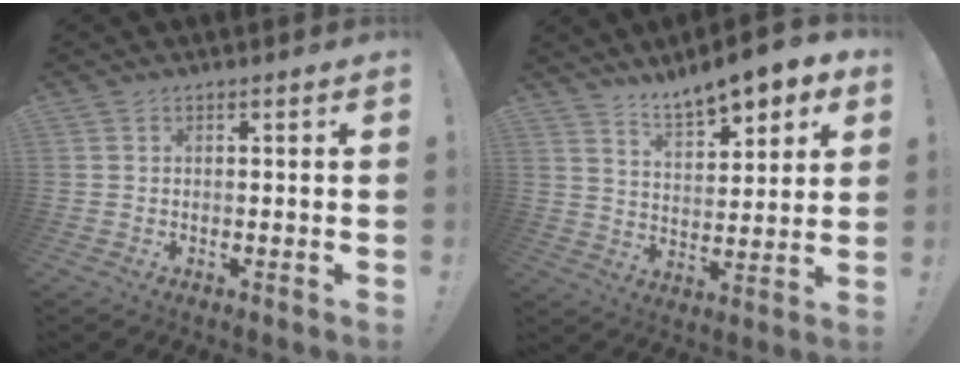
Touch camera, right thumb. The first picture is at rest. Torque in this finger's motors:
{"motor_torque": [-0.37, 0.58, 0.28, 0.06, 0.13]}